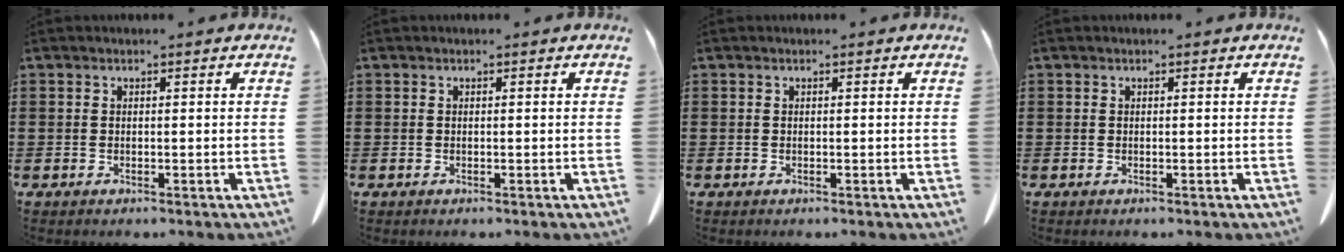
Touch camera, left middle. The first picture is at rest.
{"total": 0.0}
{"total": 0.0}
{"total": 0.0}